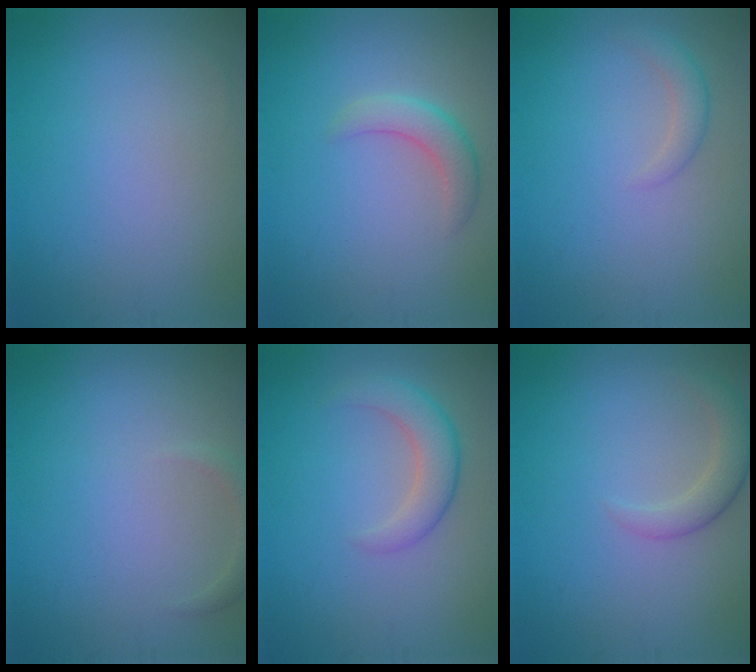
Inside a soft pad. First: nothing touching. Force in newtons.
{"total": 2.5, "press": 2.5, "slide": 0.1}
{"total": 1.5, "press": 1.5, "slide": 0.1}
{"total": 1.2, "press": 1.2, "slide": 0.2}
{"total": 3.3, "press": 3.3, "slide": 0.2}
{"total": 2.4, "press": 2.4, "slide": 0.3}